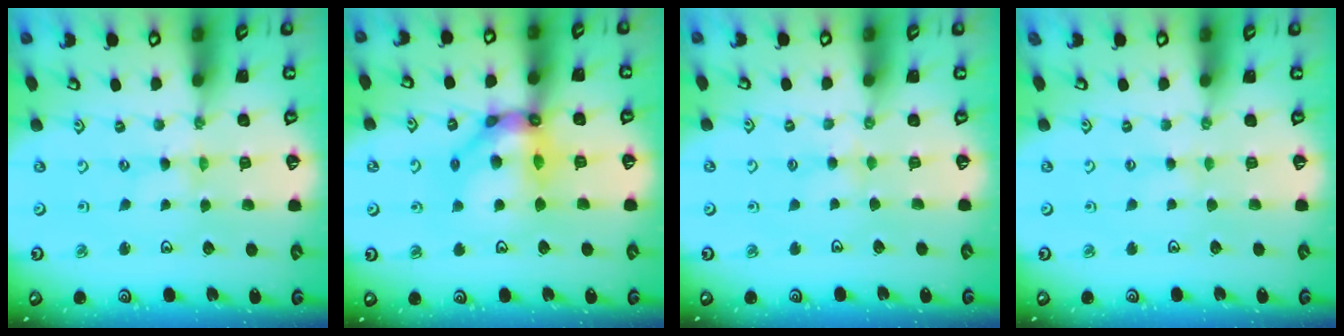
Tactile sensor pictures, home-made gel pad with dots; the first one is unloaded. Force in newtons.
{"total": 14.4, "press": 14.3, "slide": 2.0}
{"total": 3.1, "press": 3.1, "slide": 0.5}
{"total": 1.6, "press": 1.6, "slide": 0.3}